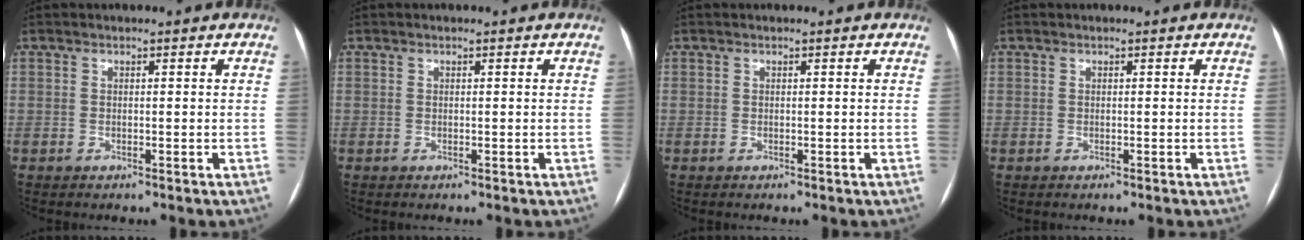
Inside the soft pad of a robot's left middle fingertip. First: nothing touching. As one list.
[{"total": 0.0}, {"total": 0.0}, {"total": 0.0}]